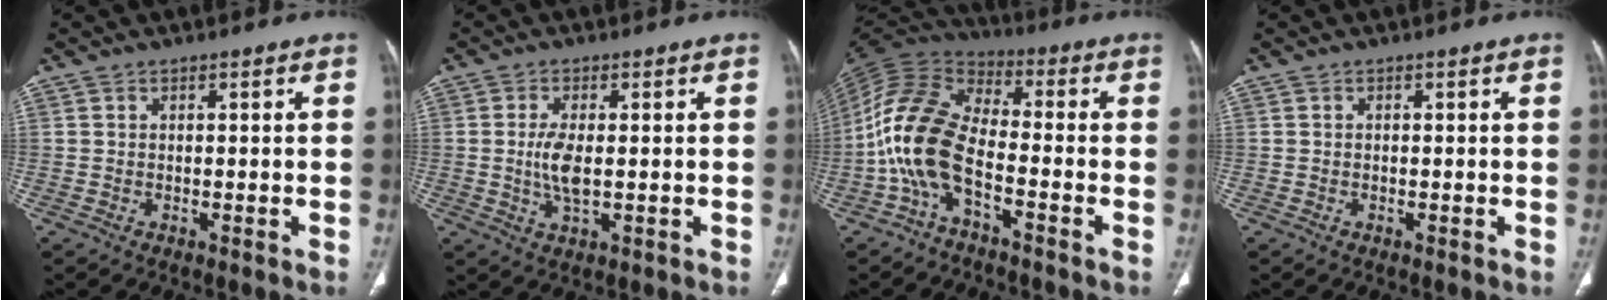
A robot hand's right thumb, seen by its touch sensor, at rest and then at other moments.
{"total": 5.0, "force": [0.0, 2.0, 4.6], "torque": [-0.102, -0.008, 0.004]}
{"total": 13.7, "force": [-4.7, 6.5, 11.1], "torque": [-0.237, 0.053, -0.101]}
{"total": 0.0}